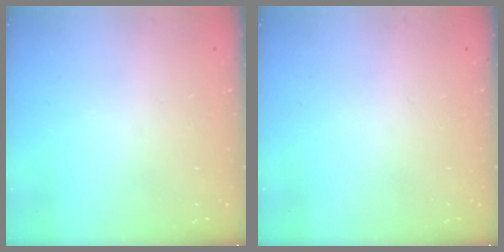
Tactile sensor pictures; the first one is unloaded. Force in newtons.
{"total": 0.0}